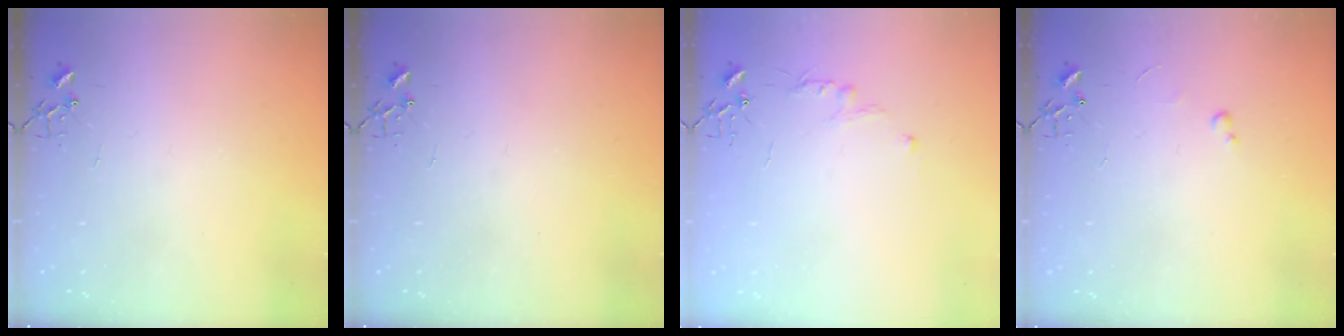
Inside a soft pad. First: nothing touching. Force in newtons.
{"total": 0.0}
{"total": 5.5, "press": 5.5, "slide": 0.6}
{"total": 2.4, "press": 2.3, "slide": 0.4}